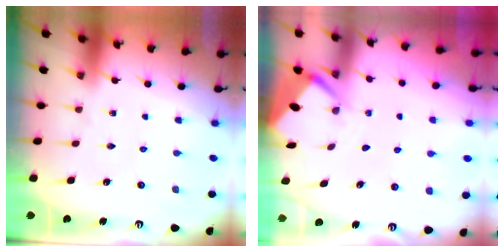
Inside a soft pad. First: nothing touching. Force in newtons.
{"total": 2.6, "press": 2.6, "slide": 0.3}